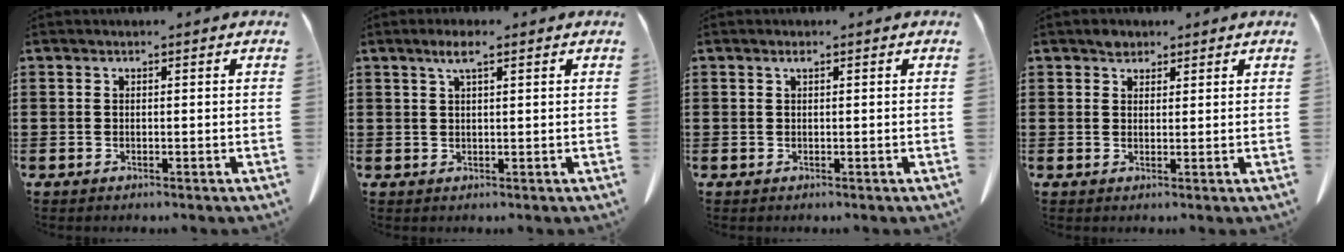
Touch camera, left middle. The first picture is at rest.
{"total": 2.7, "force": [1.5, 0.5, 2.2], "torque": [-0.047, 0.003, 0.025]}
{"total": 0.6, "force": [0.3, 0.1, 0.5], "torque": [-0.012, 0.000, 0.006]}
{"total": 1.8, "force": [1.5, 1.0, 0.3], "torque": [-0.001, -0.002, 0.029]}